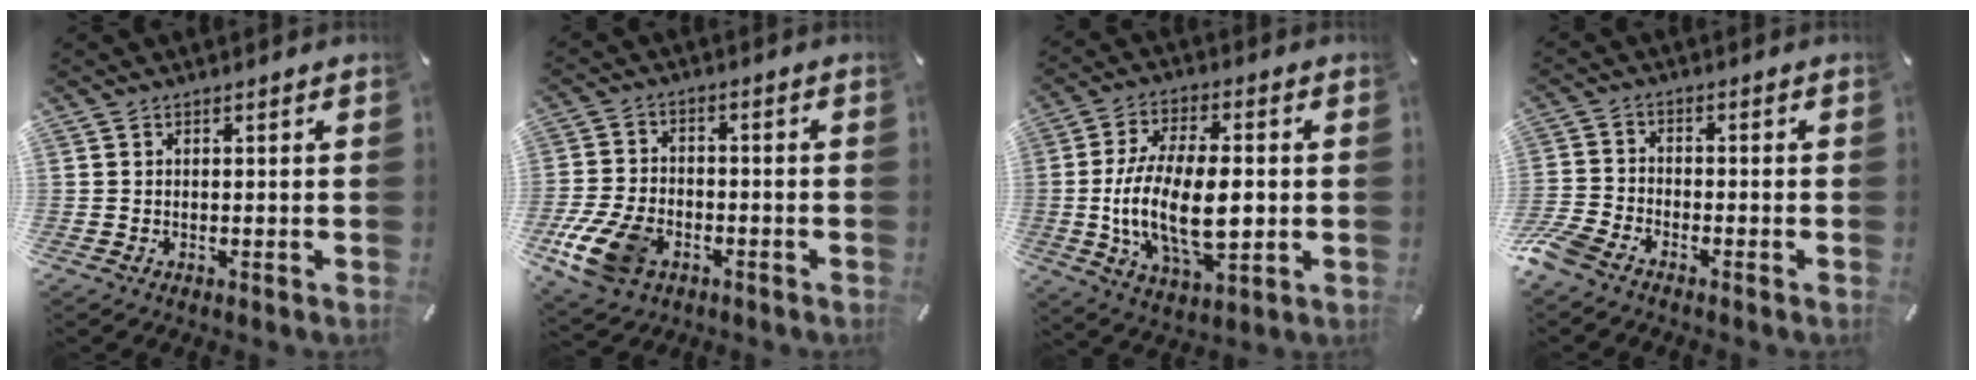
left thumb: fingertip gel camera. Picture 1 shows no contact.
{"total": 11.9, "force": [-5.5, 7.6, 7.2], "torque": [-0.158, 0.022, -0.100]}
{"total": 18.0, "force": [-1.2, 9.1, 15.5], "torque": [-0.305, -0.009, -0.024]}
{"total": 5.0, "force": [-4.0, 2.0, 2.2], "torque": [-0.072, 0.003, -0.086]}